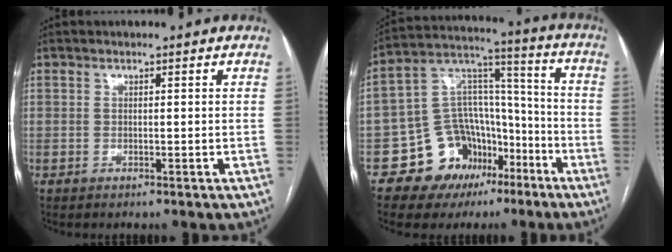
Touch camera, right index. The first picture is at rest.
{"total": 14.5, "force": [-7.6, 11.0, 5.5], "torque": [-0.085, 0.077, -0.112]}